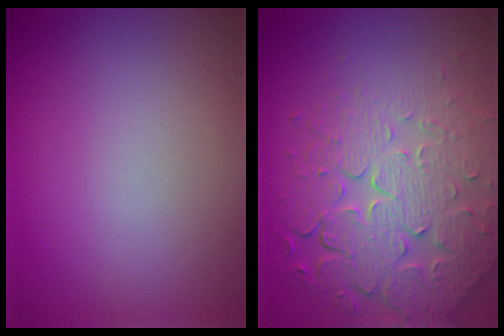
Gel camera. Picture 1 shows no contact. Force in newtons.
{"total": 8.2, "press": 5.8, "slide": 5.8}